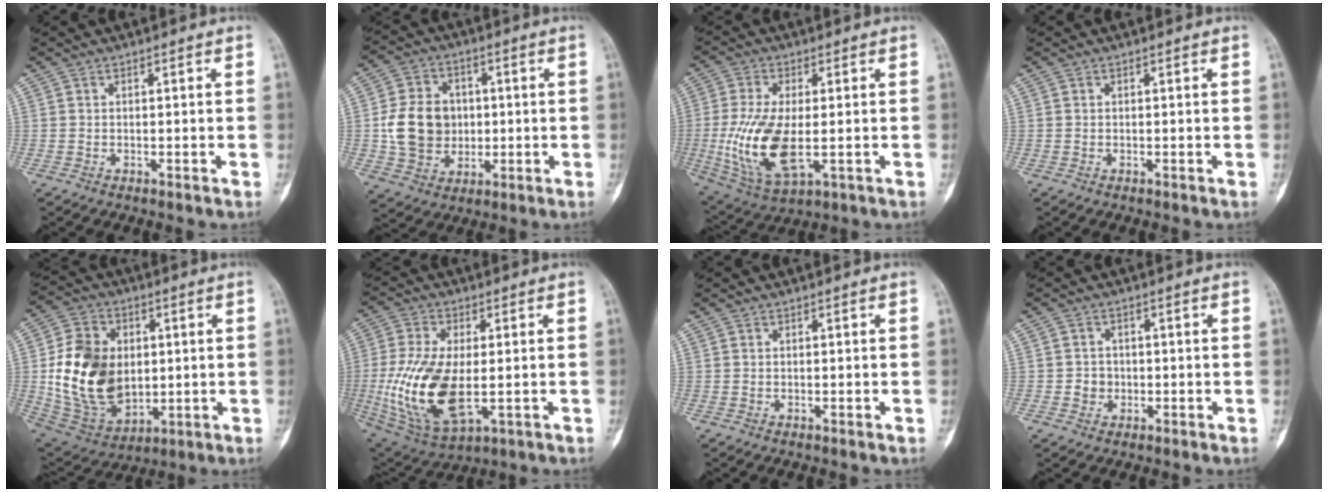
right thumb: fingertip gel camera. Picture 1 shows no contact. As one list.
[{"total": 12.1, "force": [0.0, 10.2, 6.6], "torque": [-0.091, 0.007, 0.007]}, {"total": 14.1, "force": [-1.7, 6.4, 12.4], "torque": [-0.261, -0.014, -0.017]}, {"total": 0.0}, {"total": 18.9, "force": [0.9, 13.5, 13.2], "torque": [-0.216, -0.008, 0.036]}, {"total": 17.2, "force": [-1.7, 8.5, 14.9], "torque": [-0.309, -0.012, -0.013]}, {"total": 0.0}, {"total": 2.6, "force": [-0.5, 2.4, 0.7], "torque": [0.004, 0.008, -0.009]}]